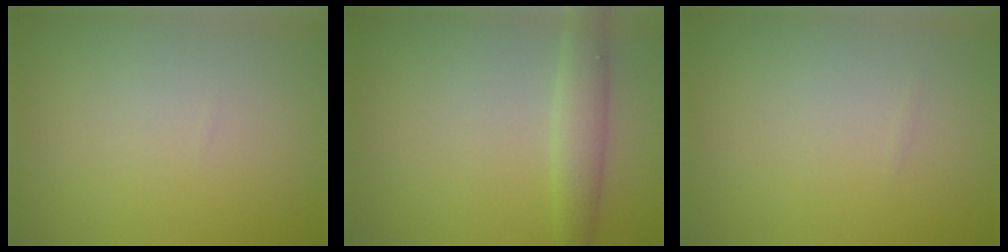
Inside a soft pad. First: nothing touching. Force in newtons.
{"total": 2.8, "press": 2.8, "slide": 0.1}
{"total": 0.0}